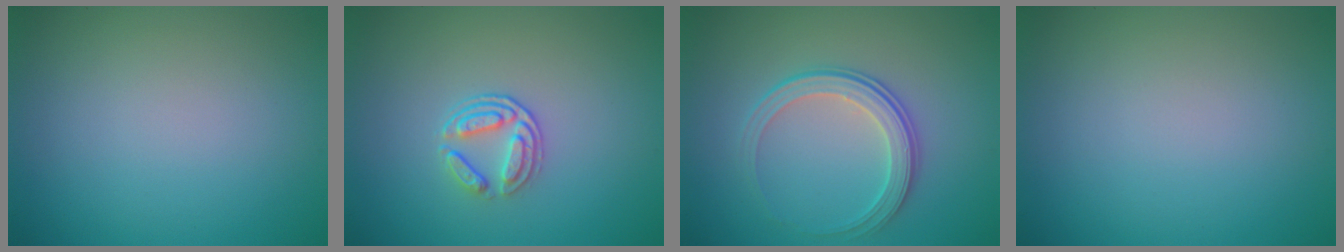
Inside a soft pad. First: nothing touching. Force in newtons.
{"total": 2.4, "press": 1.9, "slide": 1.5}
{"total": 3.4, "press": 2.8, "slide": 1.9}
{"total": 0.0}